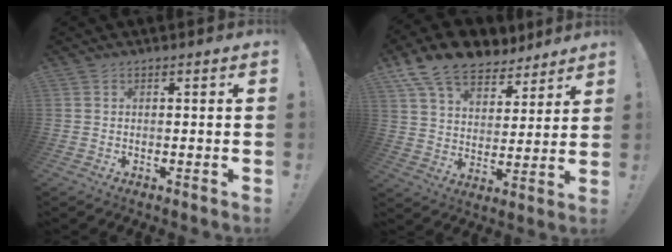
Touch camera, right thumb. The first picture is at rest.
{"total": 14.0, "force": [10.3, 7.5, 5.7], "torque": [-0.105, -0.071, 0.194]}